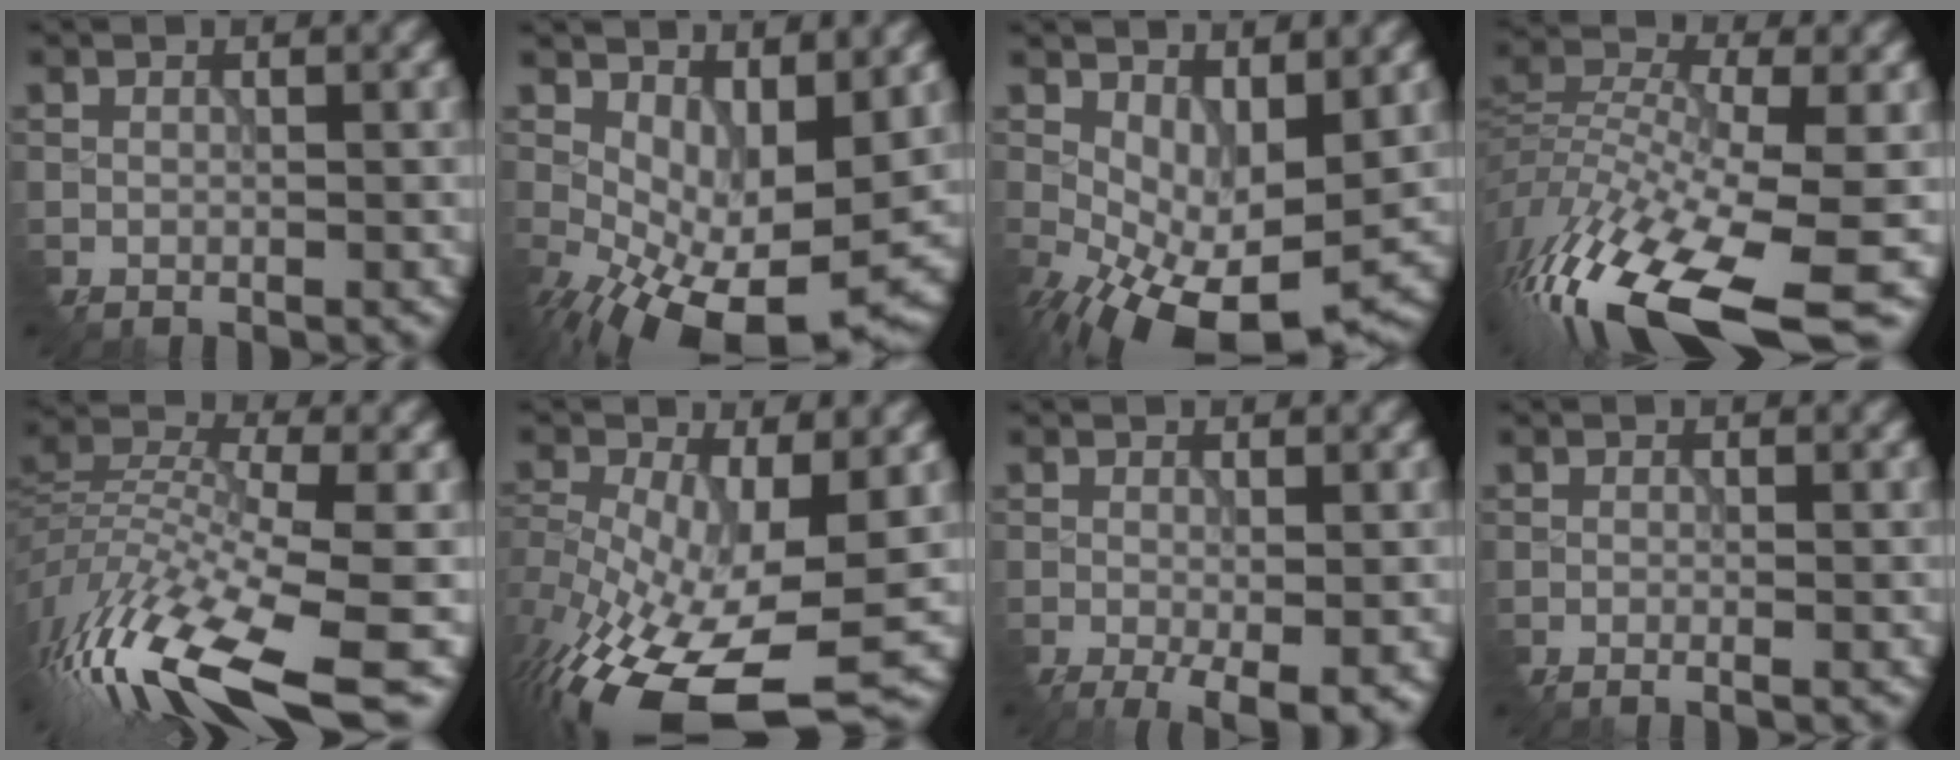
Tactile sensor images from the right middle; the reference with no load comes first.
{"total": 11.0, "force": [-2.2, 5.9, 9.0], "torque": [-0.148, -0.031, -0.016]}
{"total": 9.2, "force": [-2.1, 5.0, 7.5], "torque": [-0.144, -0.026, -0.017]}
{"total": 15.7, "force": [-9.5, 5.0, 11.5], "torque": [-0.259, -0.011, -0.158]}
{"total": 14.1, "force": [-8.4, 4.1, 10.5], "torque": [-0.230, -0.004, -0.146]}
{"total": 15.0, "force": [-6.2, 6.9, 11.7], "torque": [-0.249, -0.030, -0.091]}
{"total": 5.0, "force": [-2.3, 1.7, 4.1], "torque": [-0.072, -0.017, -0.027]}
{"total": 1.2, "force": [-0.7, 0.1, 0.9], "torque": [-0.022, -0.006, -0.013]}